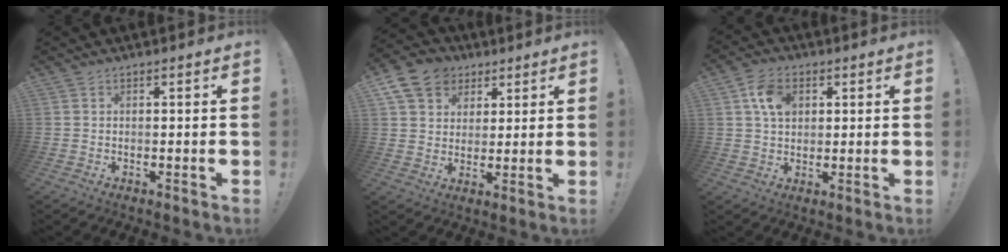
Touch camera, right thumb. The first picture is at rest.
{"total": 12.0, "force": [5.8, 9.5, 4.6], "torque": [-0.071, -0.027, 0.118]}
{"total": 8.8, "force": [3.0, 6.6, 5.0], "torque": [-0.078, 0.004, 0.059]}